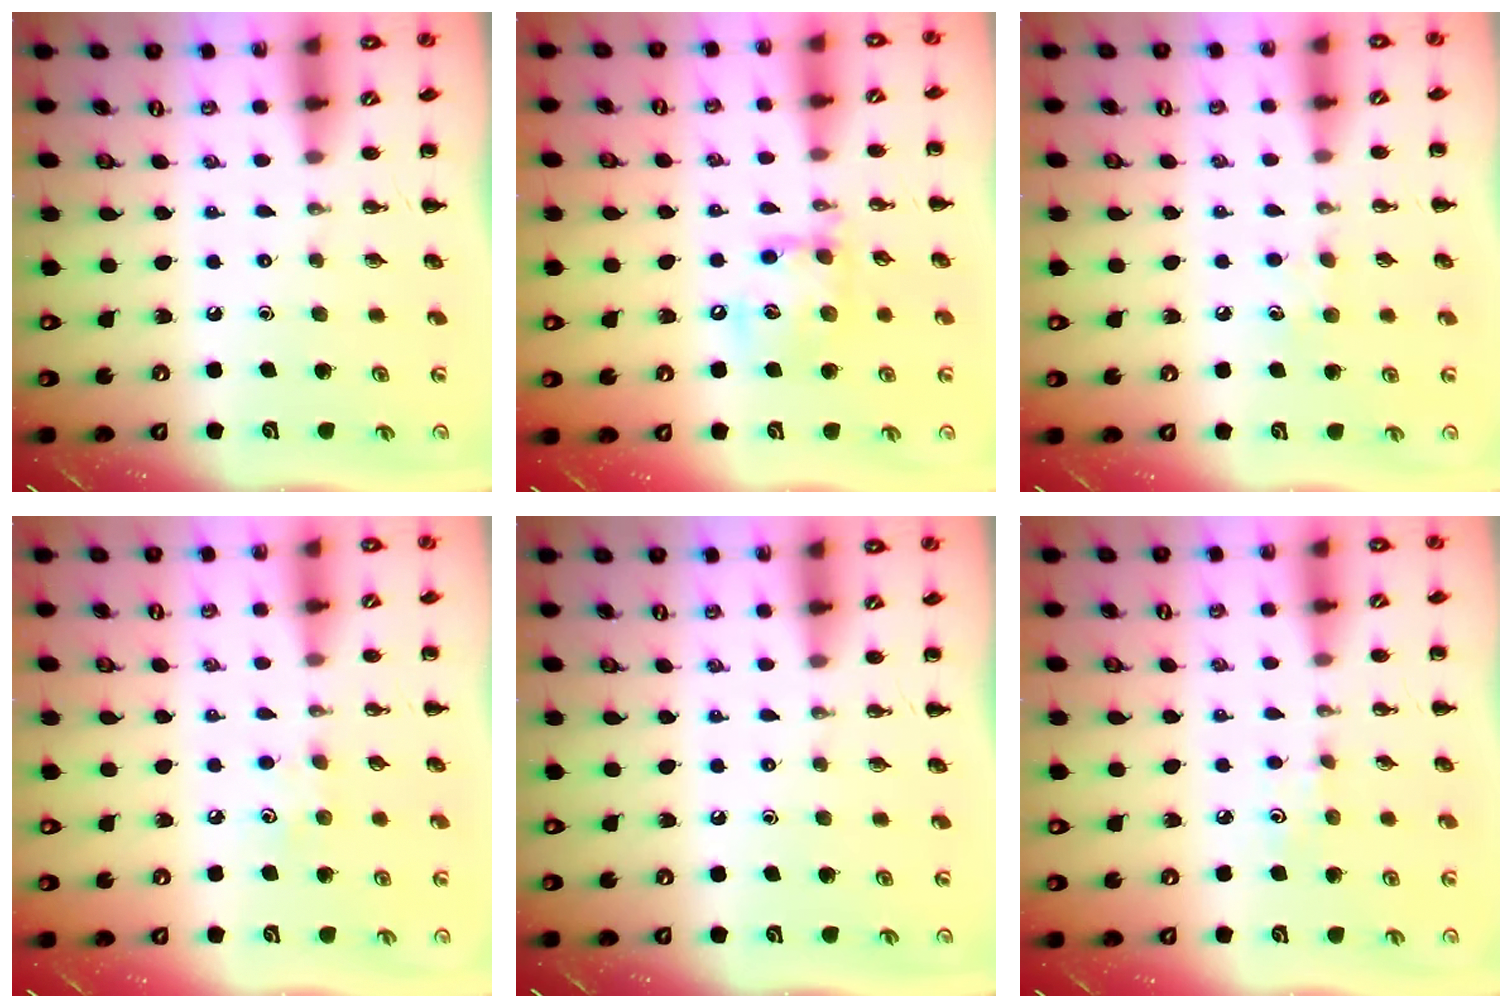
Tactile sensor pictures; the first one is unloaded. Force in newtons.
{"total": 13.0, "press": 12.8, "slide": 2.0}
{"total": 5.0, "press": 4.8, "slide": 1.5}
{"total": 6.3, "press": 6.1, "slide": 1.8}
{"total": 0.0}
{"total": 4.2, "press": 3.9, "slide": 1.4}